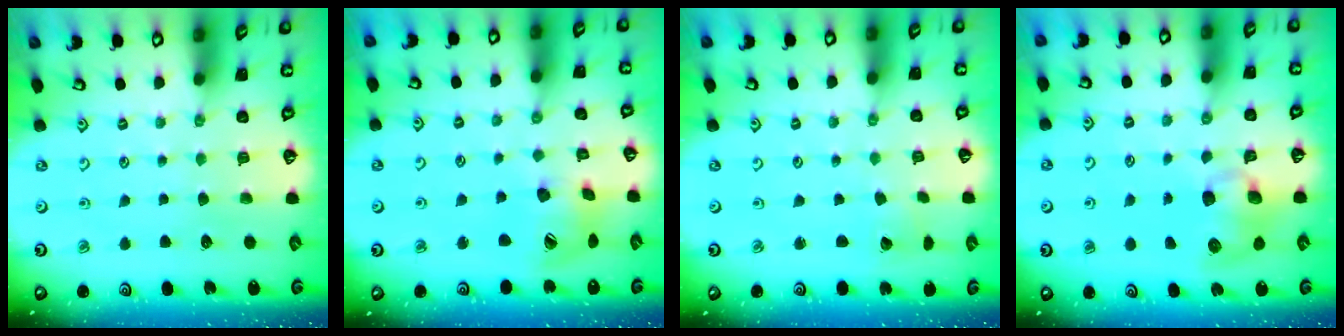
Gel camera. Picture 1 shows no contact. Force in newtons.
{"total": 14.7, "press": 14.6, "slide": 1.8}
{"total": 1.4, "press": 1.4, "slide": 0.2}
{"total": 8.6, "press": 8.5, "slide": 1.3}